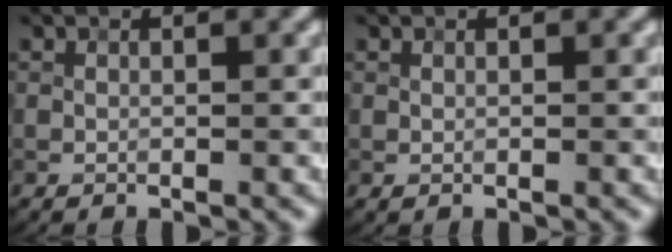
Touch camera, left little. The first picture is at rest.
{"total": 0.0}